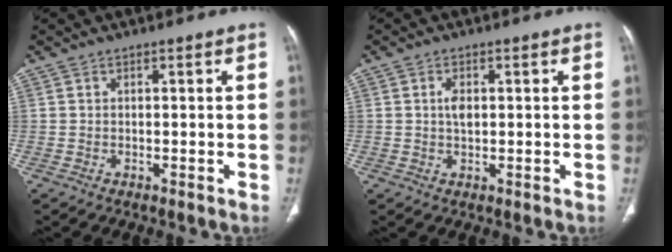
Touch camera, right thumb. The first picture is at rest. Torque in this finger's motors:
{"motor_torque": [1.11, 0.82, 0.49, -0.80, 0.02]}